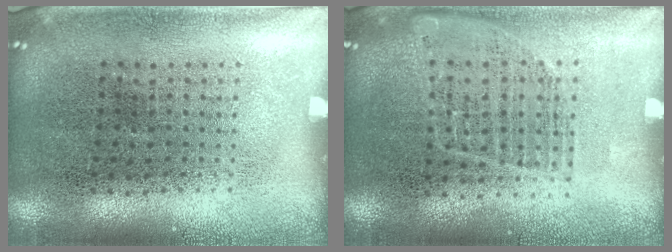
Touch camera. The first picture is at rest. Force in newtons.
{"total": 1.0, "press": 1.0, "slide": 0.3}